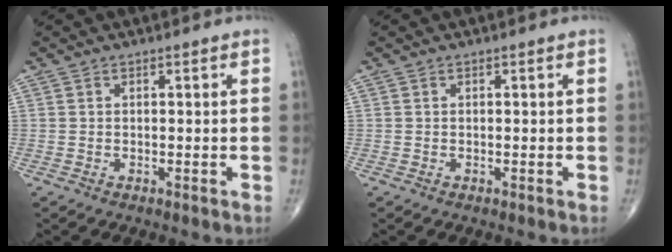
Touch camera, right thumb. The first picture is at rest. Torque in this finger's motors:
{"motor_torque": [0.00, 0.00, 0.00, 0.00, 0.00]}